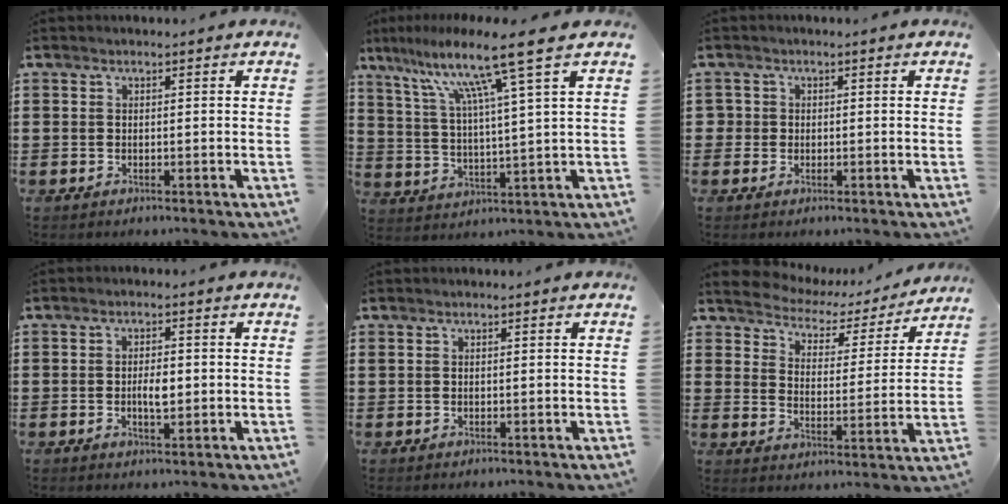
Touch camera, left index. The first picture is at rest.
{"total": 11.7, "force": [7.6, -0.3, 8.9], "torque": [-0.185, -0.030, 0.120]}
{"total": 1.4, "force": [0.0, 1.4, 0.1], "torque": [-0.009, 0.005, -0.002]}
{"total": 3.3, "force": [-0.2, 1.2, 3.0], "torque": [-0.050, 0.000, -0.007]}
{"total": 0.0}
{"total": 3.3, "force": [3.2, 0.9, -0.1], "torque": [-0.026, -0.028, 0.046]}